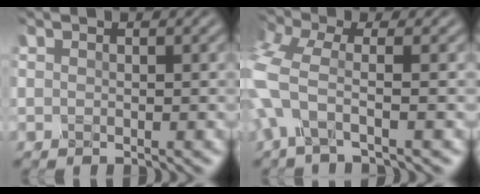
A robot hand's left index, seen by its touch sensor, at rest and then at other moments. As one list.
[{"total": 4.6, "force": [-1.9, 1.4, 4.0], "torque": [-0.104, -0.001, -0.050]}]